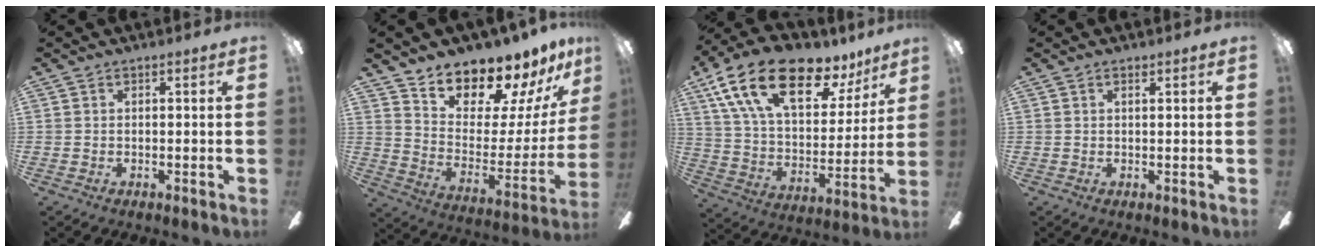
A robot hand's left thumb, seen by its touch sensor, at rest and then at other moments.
{"total": 13.7, "force": [12.9, 3.6, 3.0], "torque": [-0.055, -0.128, 0.221]}
{"total": 22.9, "force": [13.9, 10.7, 14.7], "torque": [-0.247, -0.073, 0.240]}
{"total": 0.8, "force": [0.6, 0.3, 0.4], "torque": [-0.002, -0.003, 0.009]}